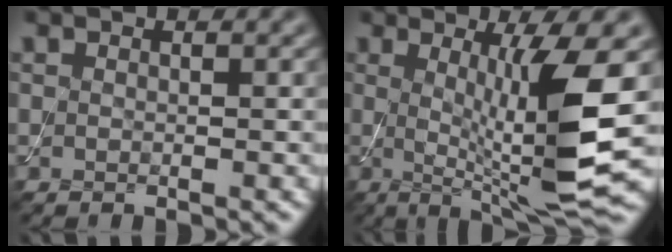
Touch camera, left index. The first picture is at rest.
{"total": 9.6, "force": [0.3, 1.5, 9.5], "torque": [-0.140, -0.014, 0.015]}